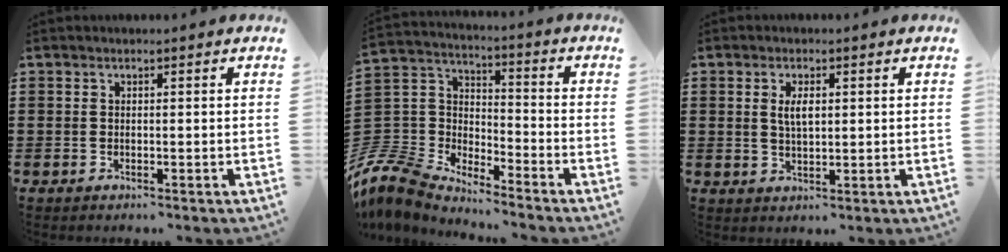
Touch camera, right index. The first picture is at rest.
{"total": 7.9, "force": [-7.3, 2.7, 1.4], "torque": [-0.089, -0.014, -0.162]}
{"total": 3.3, "force": [0.8, 1.3, 3.0], "torque": [-0.062, 0.004, 0.011]}